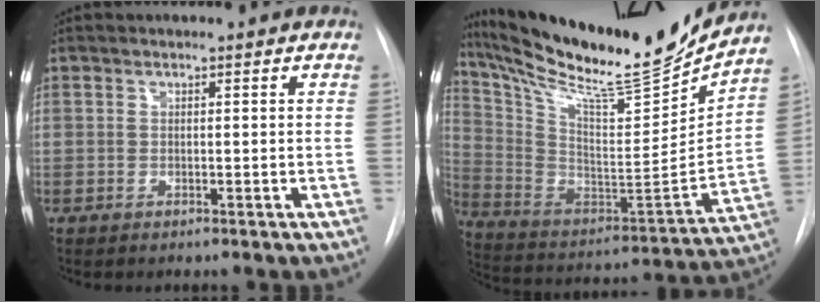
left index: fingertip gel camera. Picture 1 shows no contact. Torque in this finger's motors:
{"motor_torque": [0.86, -1.28, 0.26, 0.05]}